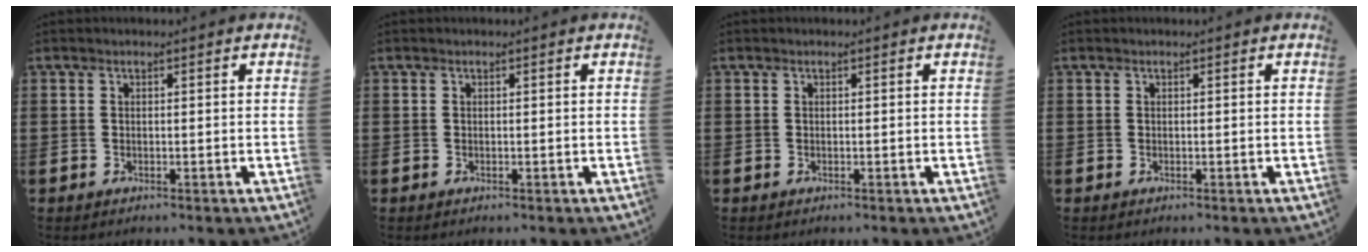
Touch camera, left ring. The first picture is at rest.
{"total": 0.0}
{"total": 0.0}
{"total": 0.0}